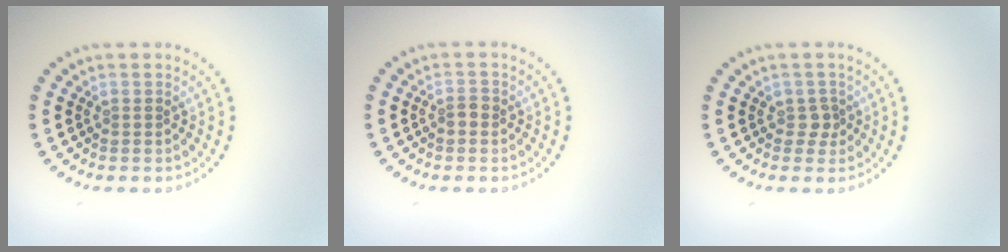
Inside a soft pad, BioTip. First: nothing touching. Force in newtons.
{"total": 1.1, "press": 1.1, "slide": 0.2}
{"total": 1.3, "press": 1.0, "slide": 0.8}